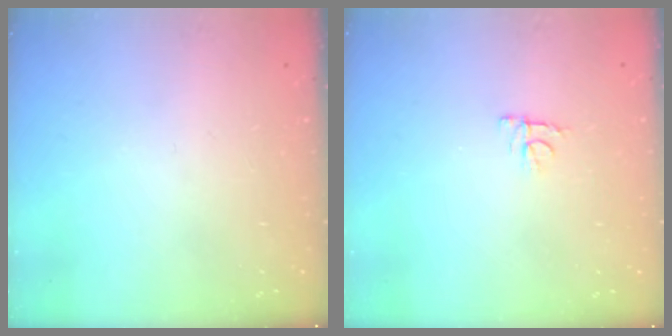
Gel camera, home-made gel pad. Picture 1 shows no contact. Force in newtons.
{"total": 4.0, "press": 4.0, "slide": 0.3}